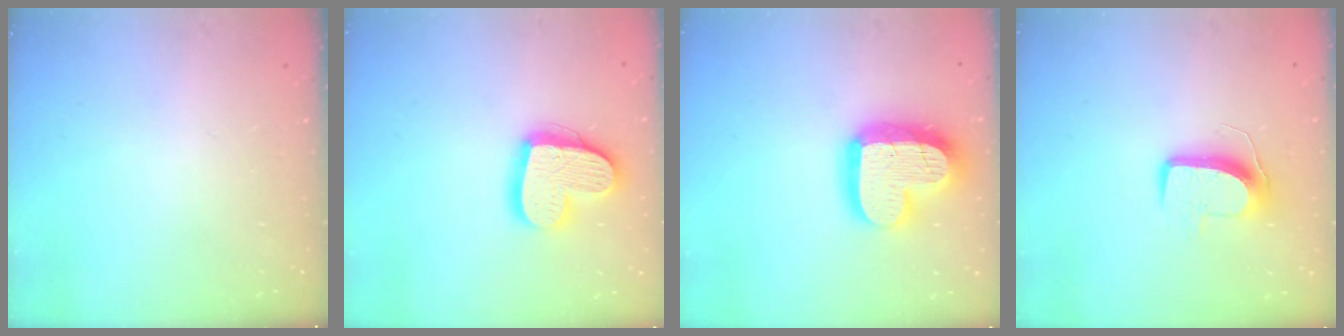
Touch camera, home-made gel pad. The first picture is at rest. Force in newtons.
{"total": 17.7, "press": 17.7, "slide": 1.5}
{"total": 20.3, "press": 20.3, "slide": 1.8}
{"total": 11.0, "press": 11.0, "slide": 0.9}